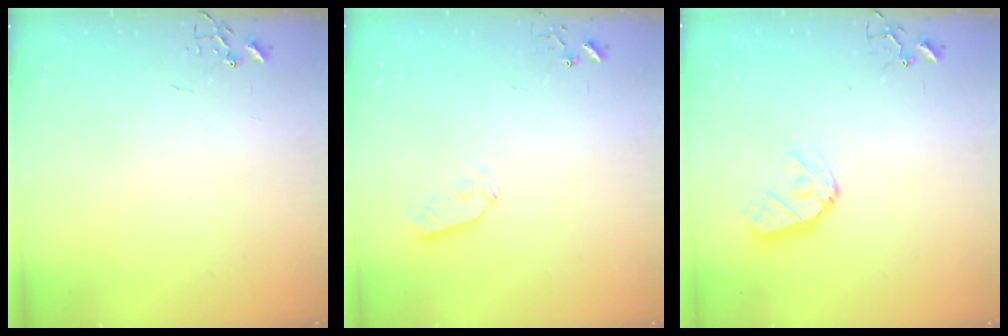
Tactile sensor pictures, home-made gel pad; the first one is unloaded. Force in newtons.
{"total": 3.9, "press": 3.8, "slide": 0.6}
{"total": 11.0, "press": 11.0, "slide": 1.3}